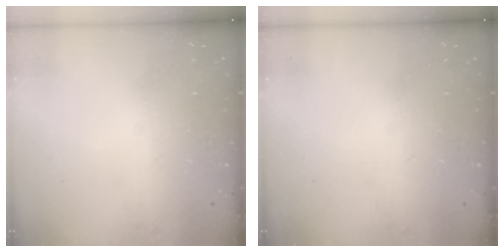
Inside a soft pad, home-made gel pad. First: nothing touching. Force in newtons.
{"total": 0.0}